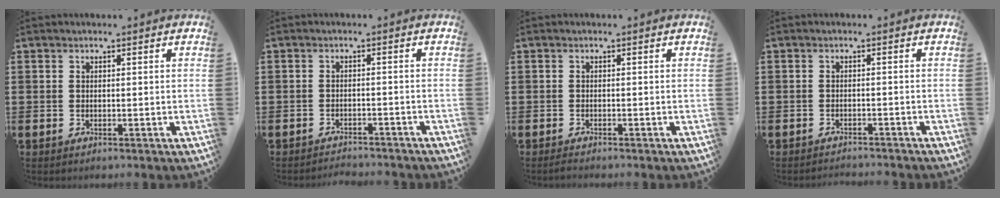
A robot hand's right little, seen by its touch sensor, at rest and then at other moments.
{"total": 1.7, "force": [-1.7, -0.1, -0.2], "torque": [-0.002, 0.004, -0.036]}
{"total": 0.6, "force": [-0.5, 0.1, 0.4], "torque": [-0.007, -0.002, -0.010]}
{"total": 1.1, "force": [-1.1, -0.1, -0.1], "torque": [-0.001, 0.002, -0.024]}